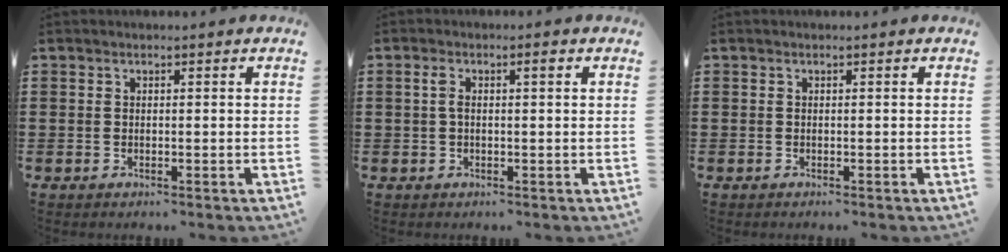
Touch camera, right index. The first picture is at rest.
{"total": 2.2, "force": [0.3, 0.5, 2.1], "torque": [-0.041, 0.003, 0.003]}
{"total": 0.0}